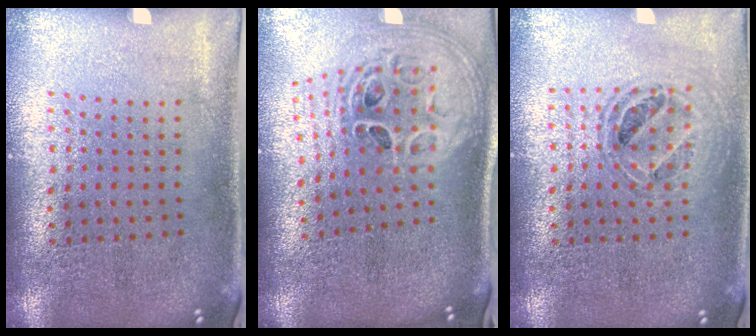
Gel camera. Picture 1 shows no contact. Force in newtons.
{"total": 2.8, "press": 2.0, "slide": 1.9}
{"total": 0.8, "press": 0.8, "slide": 0.1}